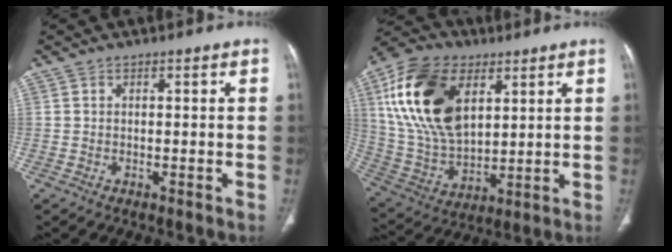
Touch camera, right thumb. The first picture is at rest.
{"total": 21.9, "force": [7.5, 13.1, 15.9], "torque": [-0.291, -0.019, 0.143]}